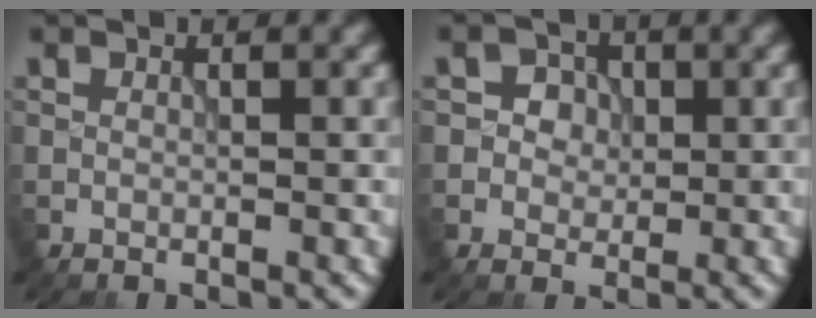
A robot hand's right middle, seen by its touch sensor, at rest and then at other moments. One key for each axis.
{"total": 2.8, "fx": 0.6, "fy": 2.5, "fz": 1.2, "tx": -0.014, "ty": -0.002, "tz": 0.000}